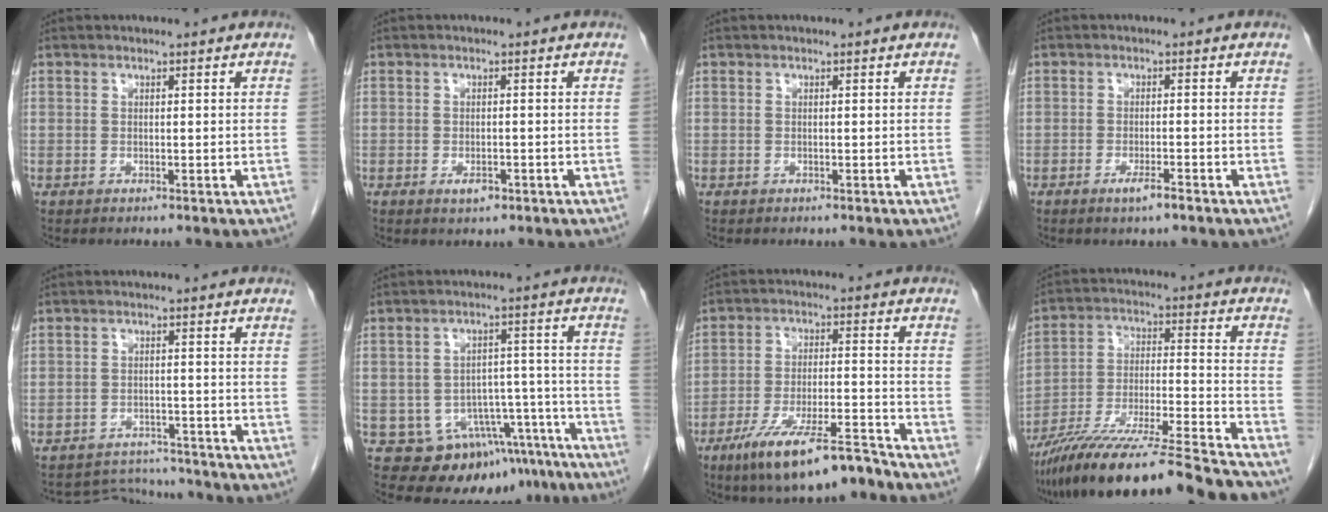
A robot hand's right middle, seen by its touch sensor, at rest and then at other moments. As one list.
[{"total": 1.9, "force": [-1.0, 0.8, 1.4], "torque": [-0.026, -0.002, -0.011]}, {"total": 0.0}, {"total": 2.4, "force": [-1.5, 0.1, 1.8], "torque": [-0.037, -0.005, -0.027]}, {"total": 5.8, "force": [-5.6, 0.9, -1.2], "torque": [0.015, 0.008, -0.084]}, {"total": 13.4, "force": [-9.0, 8.7, 4.8], "torque": [-0.039, 0.046, -0.112]}, {"total": 12.4, "force": [-9.1, 2.0, 8.1], "torque": [-0.142, -0.015, -0.155]}, {"total": 23.2, "force": [-20.0, 0.0, 11.7], "torque": [-0.184, -0.025, -0.328]}]